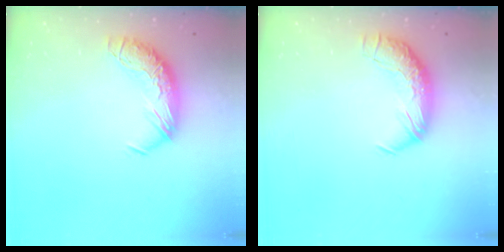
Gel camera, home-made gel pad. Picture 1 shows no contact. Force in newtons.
{"total": 2.3, "press": 1.0, "slide": 2.1}